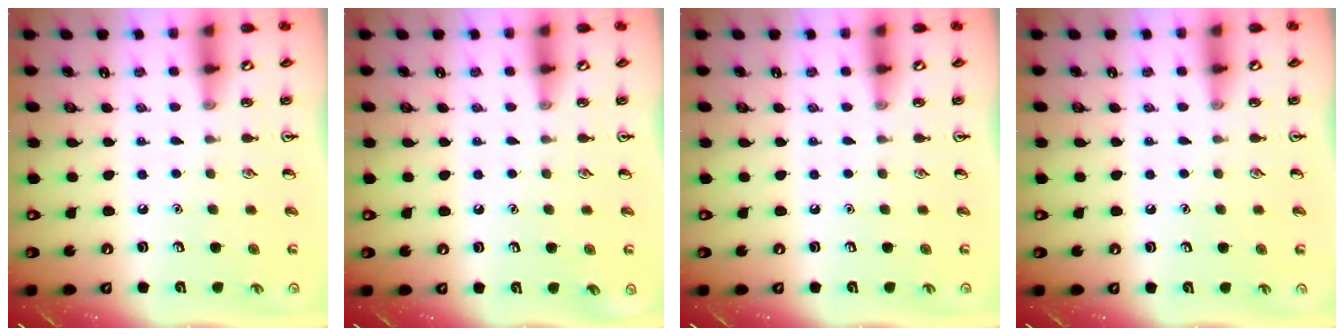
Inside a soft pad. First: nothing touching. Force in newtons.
{"total": 0.0}
{"total": 0.0}
{"total": 0.0}